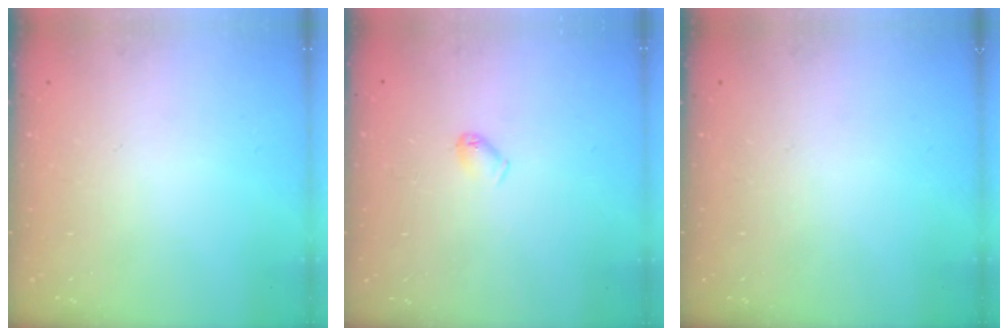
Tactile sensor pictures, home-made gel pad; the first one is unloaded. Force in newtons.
{"total": 3.9, "press": 3.8, "slide": 0.6}
{"total": 0.0}